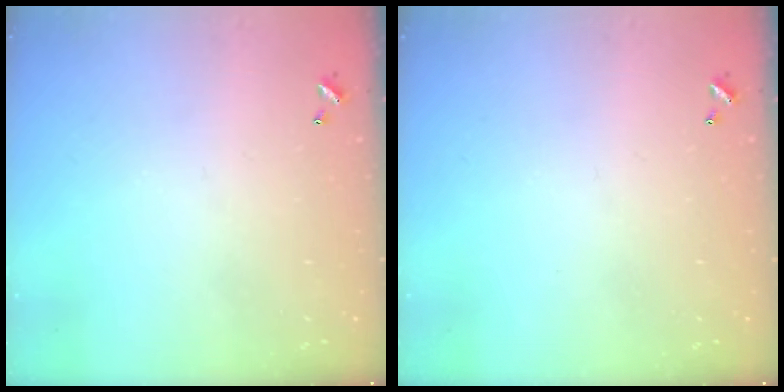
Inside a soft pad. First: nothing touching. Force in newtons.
{"total": 0.0}